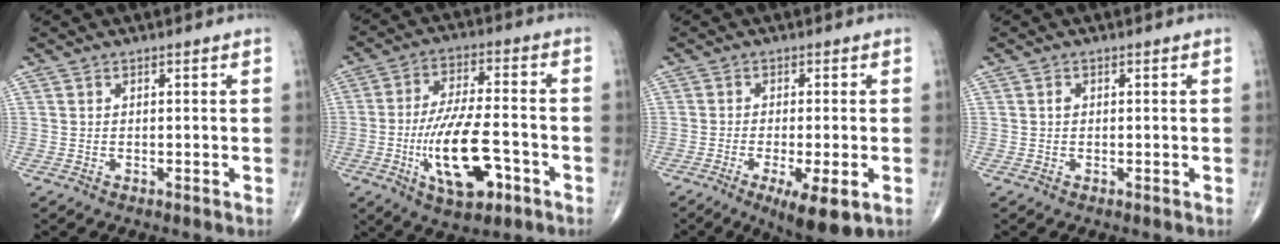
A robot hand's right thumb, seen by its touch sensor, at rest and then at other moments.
{"total": 15.2, "force": [-4.9, 6.1, 13.0], "torque": [-0.224, 0.022, -0.076]}
{"total": 8.9, "force": [-3.7, 2.0, 7.8], "torque": [-0.122, -0.015, -0.057]}
{"total": 0.7, "force": [0.1, 0.6, 0.4], "torque": [-0.007, 0.001, 0.000]}